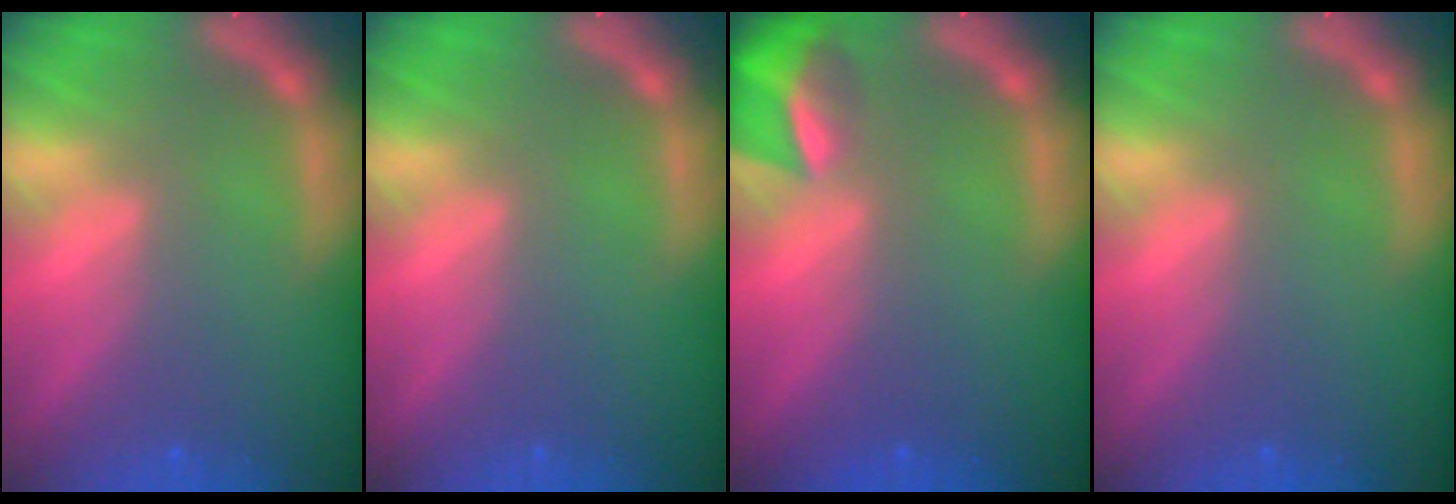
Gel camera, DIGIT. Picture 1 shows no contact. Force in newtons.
{"total": 0.0}
{"total": 4.4}
{"total": 0.0}